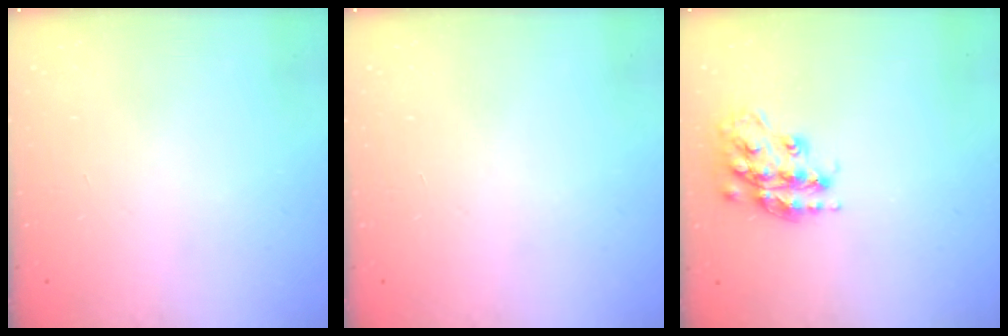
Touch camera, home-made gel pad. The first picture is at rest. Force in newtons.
{"total": 0.0}
{"total": 16.3, "press": 16.3, "slide": 0.8}